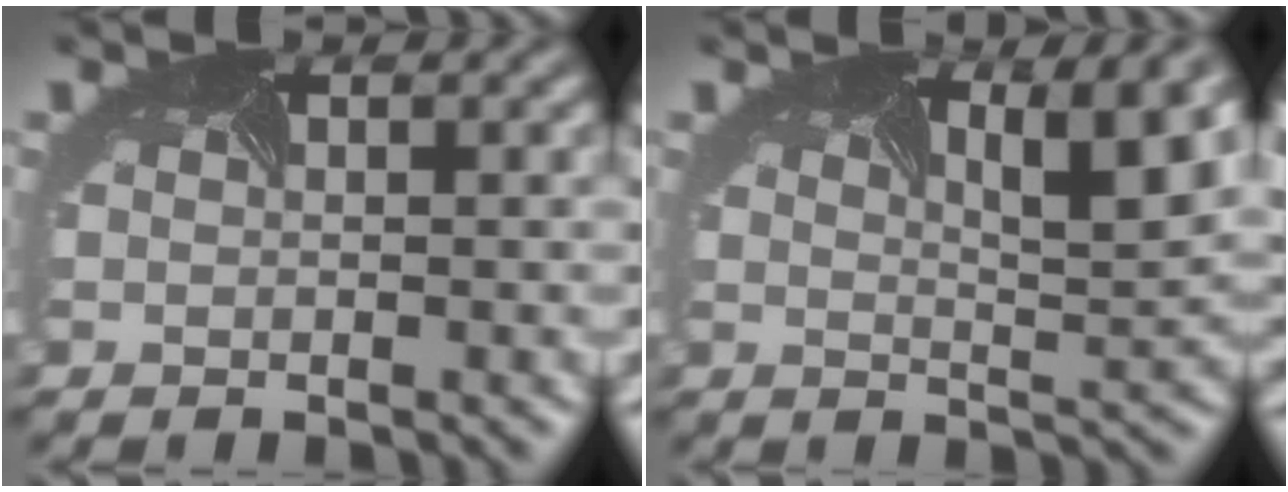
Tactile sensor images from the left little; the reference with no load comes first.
{"total": 6.5, "force": [2.5, 1.6, 5.7], "torque": [-0.063, 0.011, 0.035]}